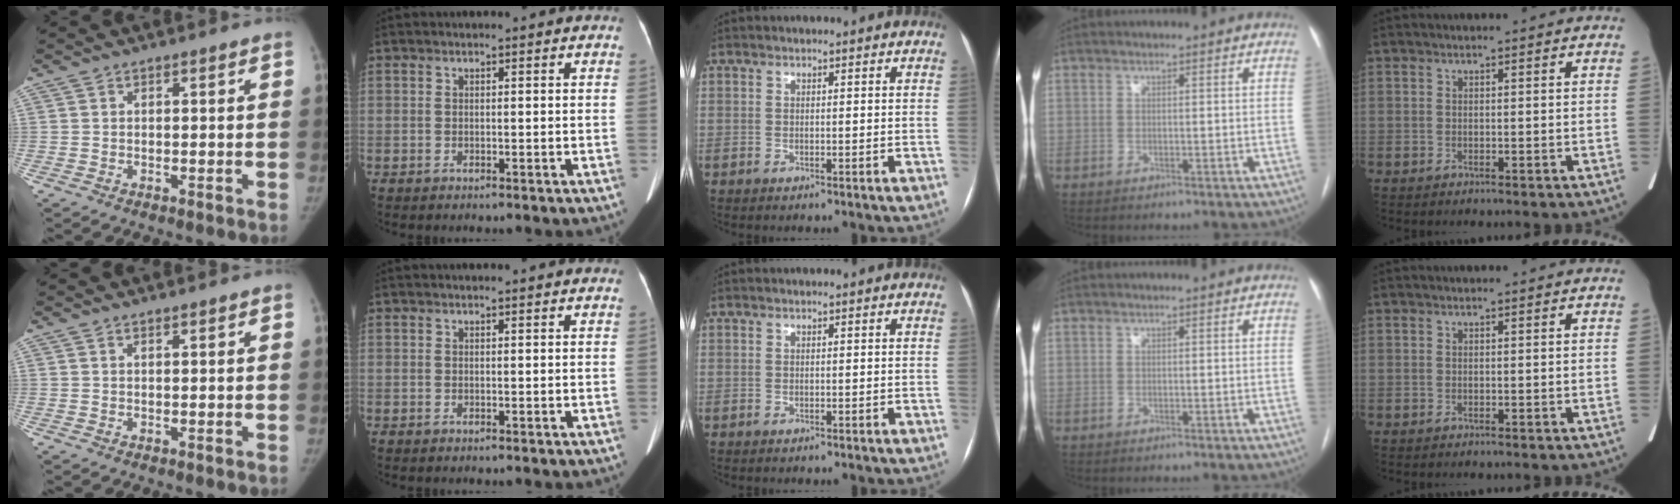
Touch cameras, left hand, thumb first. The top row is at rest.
{"thumb": {"total": 0.7, "force": [0.6, 0.1, 0.3], "torque": [-0.007, -0.004, 0.011]}, "index": {"total": 2.5, "force": [2.4, 0.1, 0.8], "torque": [-0.009, 0.016, 0.026]}}